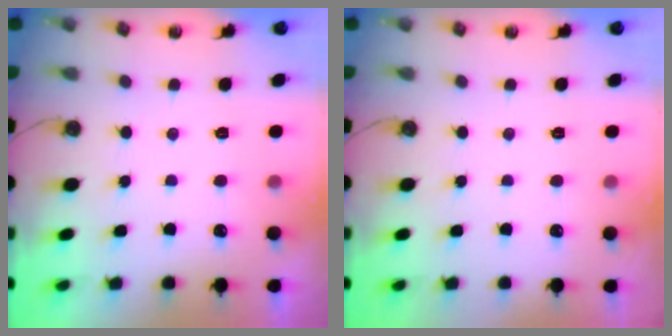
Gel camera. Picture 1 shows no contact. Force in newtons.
{"total": 0.0}